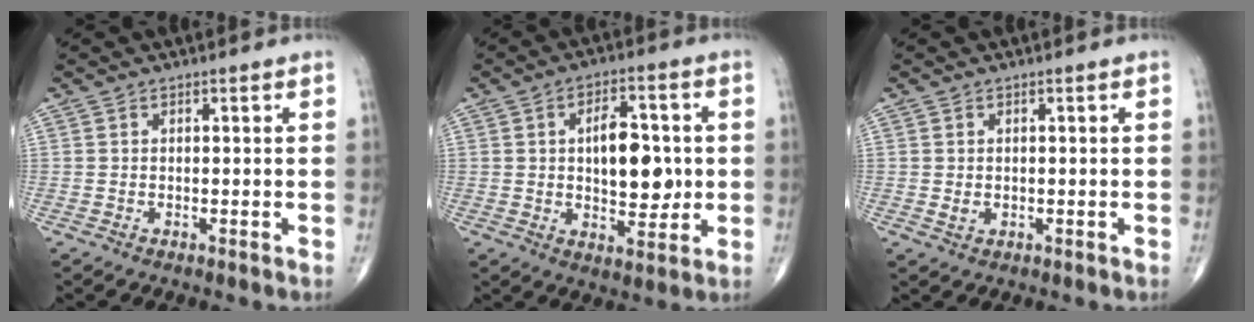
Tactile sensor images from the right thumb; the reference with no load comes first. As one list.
[{"total": 11.5, "force": [0.8, 6.2, 9.7], "torque": [-0.114, 0.001, 0.017]}, {"total": 1.3, "force": [0.0, 1.0, 0.9], "torque": [-0.014, -0.002, 0.003]}]